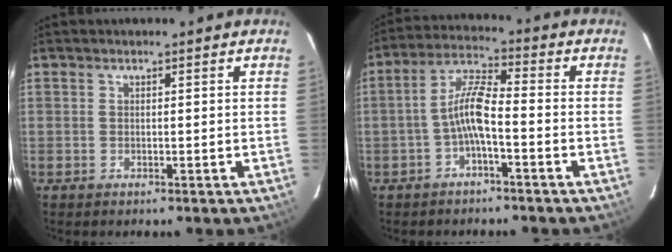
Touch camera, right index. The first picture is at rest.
{"total": 6.4, "force": [-2.5, 1.1, 5.8], "torque": [-0.128, 0.017, -0.048]}